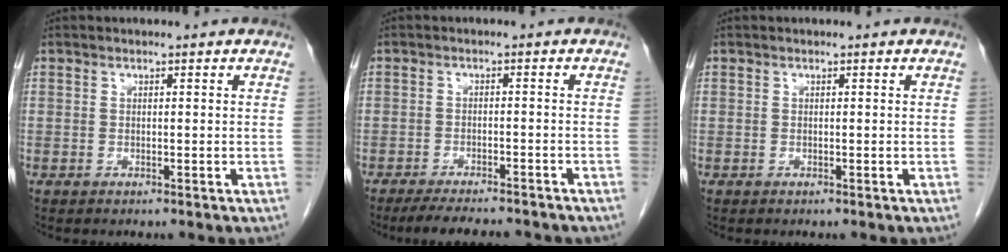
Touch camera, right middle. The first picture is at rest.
{"total": 11.2, "force": [-9.9, 2.2, 4.8], "torque": [-0.072, -0.009, -0.133]}
{"total": 0.0}